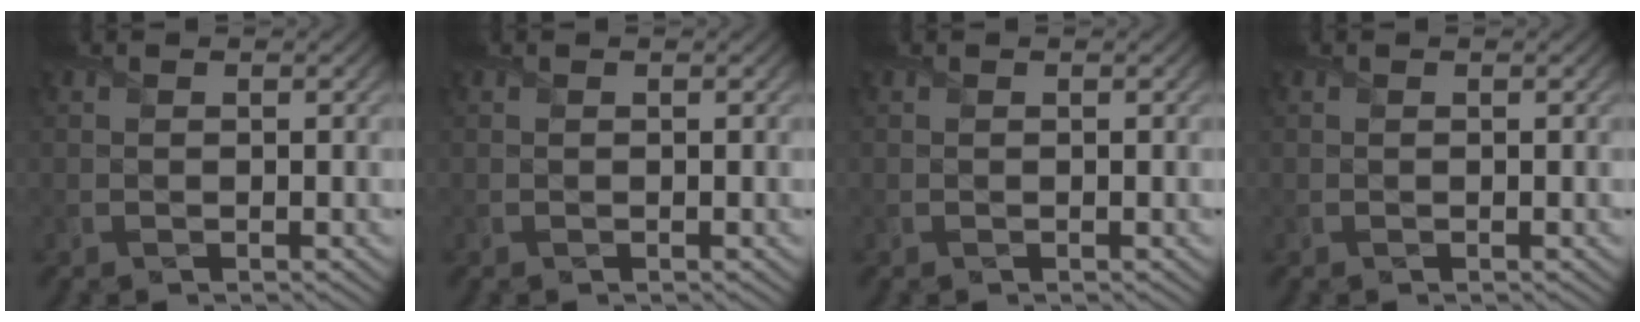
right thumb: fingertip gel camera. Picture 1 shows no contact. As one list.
[{"total": 0.0}, {"total": 0.0}, {"total": 0.0}]